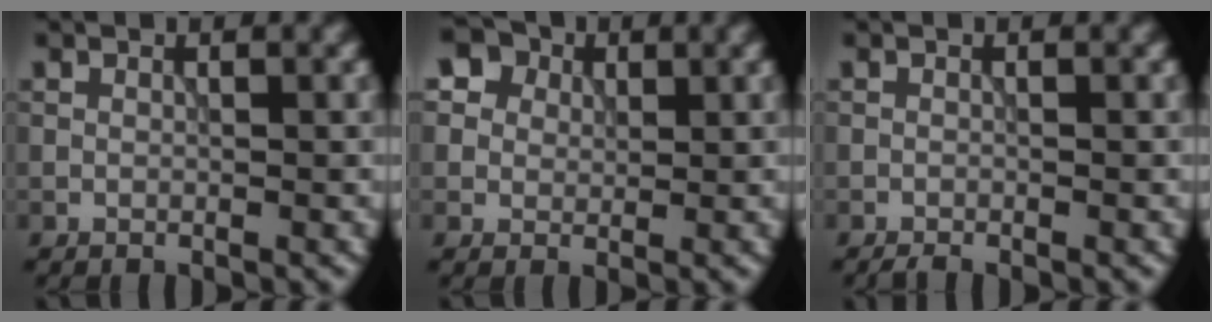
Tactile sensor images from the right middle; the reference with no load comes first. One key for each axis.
{"total": 7.2, "fx": 4.2, "fy": 5.2, "fz": 2.8, "tx": -0.062, "ty": 0.007, "tz": 0.061}
{"total": 0.6, "fx": -0.5, "fy": 0.1, "fz": 0.3, "tx": -0.006, "ty": -0.002, "tz": -0.011}